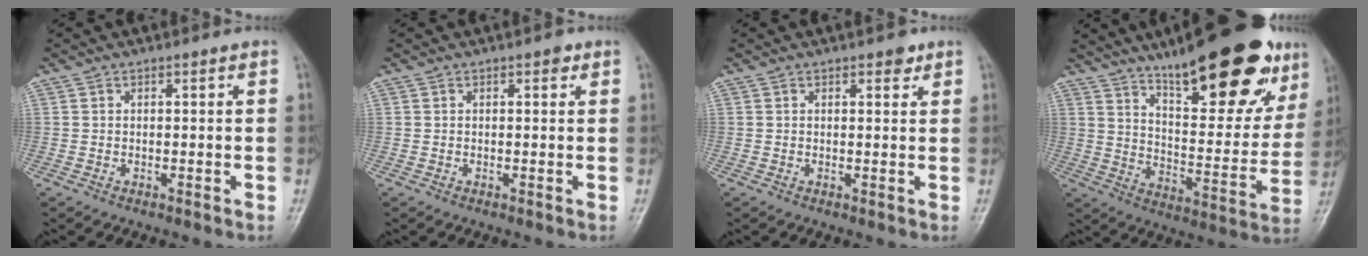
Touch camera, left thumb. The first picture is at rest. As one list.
[{"total": 1.2, "force": [0.6, 0.7, 0.8], "torque": [-0.003, 0.000, 0.004]}, {"total": 1.9, "force": [1.2, 1.0, 1.0], "torque": [-0.002, -0.004, 0.013]}, {"total": 27.3, "force": [17.5, 8.4, 19.2], "torque": [-0.234, -0.069, 0.264]}]